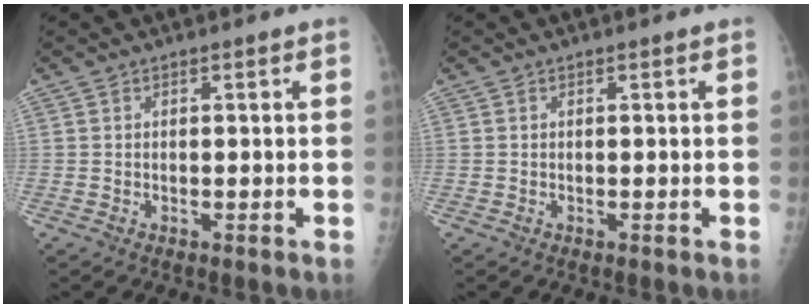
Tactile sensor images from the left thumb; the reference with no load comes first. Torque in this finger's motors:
{"motor_torque": [0.01, 0.01, 0.04, -0.04, 0.00]}